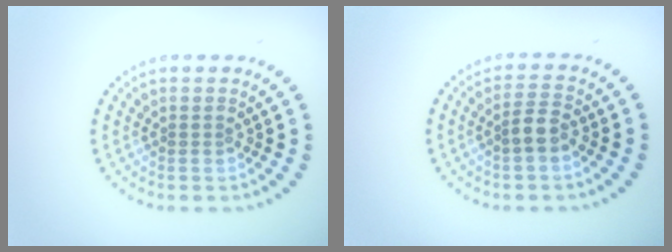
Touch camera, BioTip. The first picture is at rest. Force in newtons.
{"total": 2.0, "press": 1.8, "slide": 0.9}